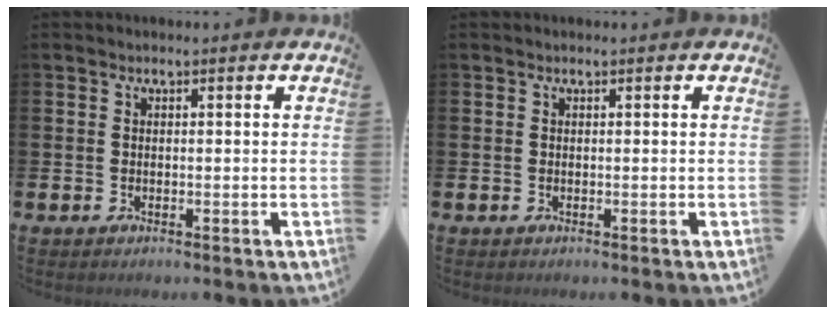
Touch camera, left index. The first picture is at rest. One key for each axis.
{"total": 0.0}